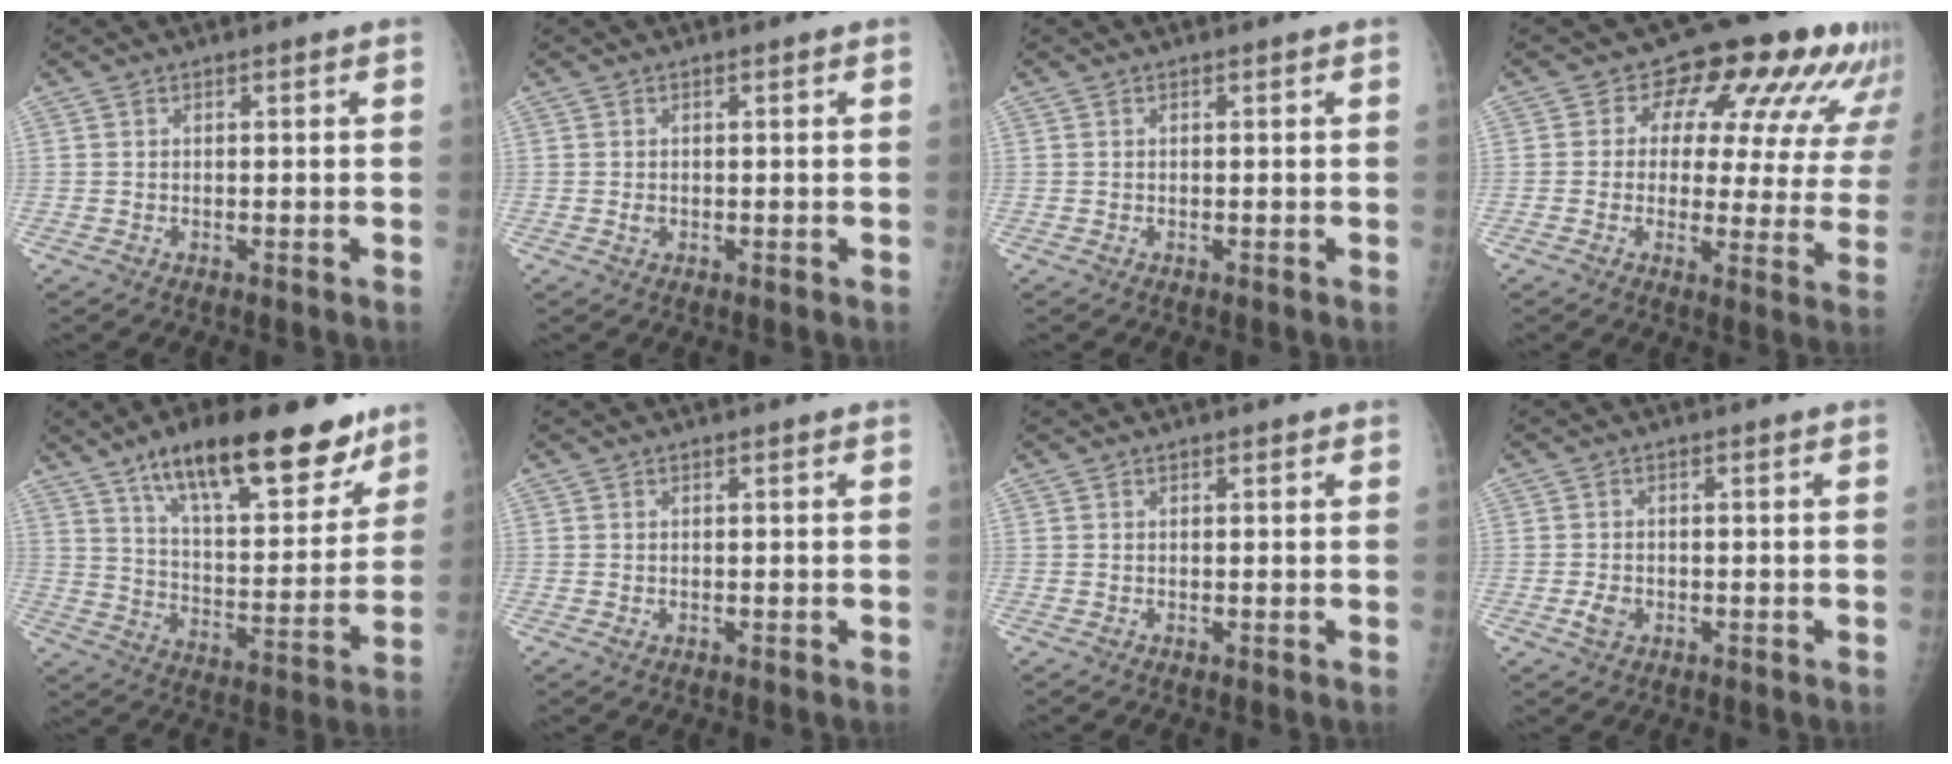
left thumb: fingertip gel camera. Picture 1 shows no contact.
{"total": 0.8, "force": [0.0, 0.7, 0.5], "torque": [-0.006, 0.000, -0.001]}
{"total": 0.0}
{"total": 16.8, "force": [9.4, 8.9, 10.7], "torque": [-0.084, -0.025, 0.099]}
{"total": 23.5, "force": [15.2, 8.3, 15.9], "torque": [-0.199, -0.055, 0.242]}
{"total": 0.7, "force": [0.0, 0.5, 0.5], "torque": [-0.008, -0.001, 0.003]}
{"total": 0.6, "force": [0.4, 0.3, 0.4], "torque": [-0.003, -0.001, 0.003]}
{"total": 2.4, "force": [-0.8, 1.7, 1.4], "torque": [-0.024, 0.001, -0.014]}